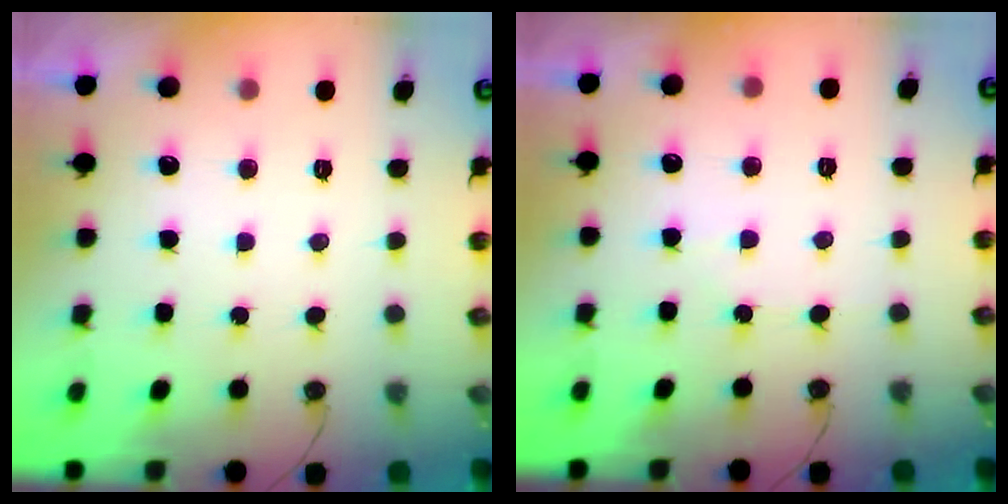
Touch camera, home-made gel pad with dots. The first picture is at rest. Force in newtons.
{"total": 3.6, "press": 3.5, "slide": 0.7}